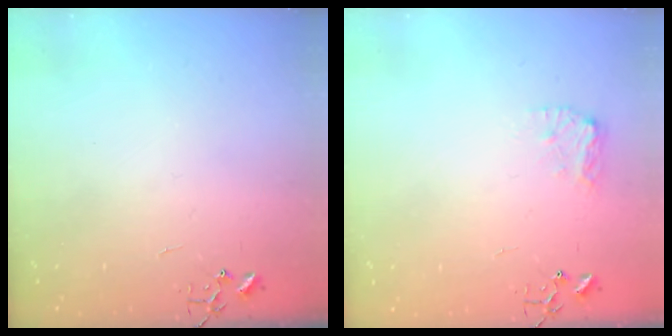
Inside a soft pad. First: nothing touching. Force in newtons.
{"total": 7.9, "press": 7.9, "slide": 0.3}